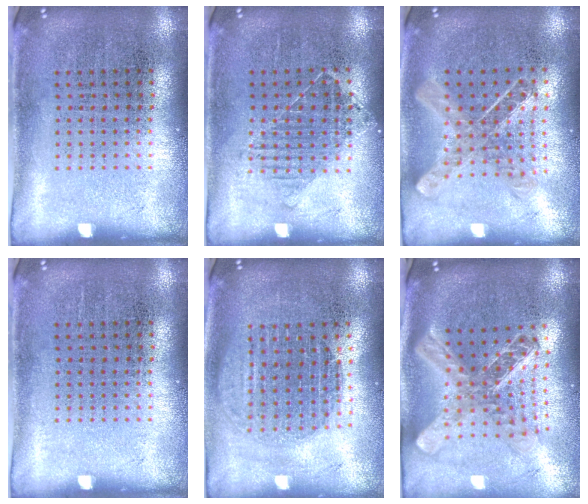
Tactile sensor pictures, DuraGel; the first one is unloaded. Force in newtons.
{"total": 1.1, "press": 0.9, "slide": 0.6}
{"total": 1.0, "press": 1.0, "slide": 0.1}
{"total": 0.0}
{"total": 1.6, "press": 1.3, "slide": 0.9}
{"total": 2.6, "press": 1.9, "slide": 1.7}